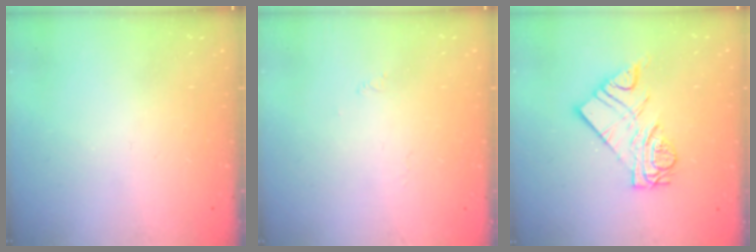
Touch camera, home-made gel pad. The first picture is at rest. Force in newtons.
{"total": 1.7, "press": 1.6, "slide": 0.4}
{"total": 11.0, "press": 11.0, "slide": 1.1}